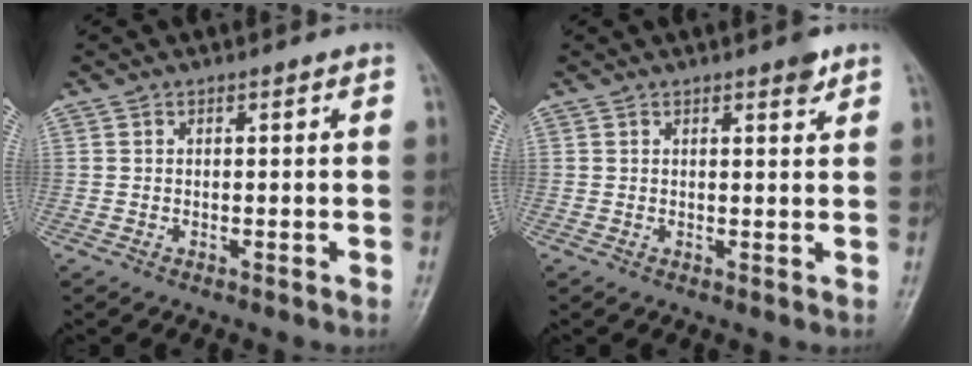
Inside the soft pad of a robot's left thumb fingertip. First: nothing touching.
{"total": 2.2, "force": [1.5, 0.6, 1.4], "torque": [-0.017, -0.008, 0.020]}